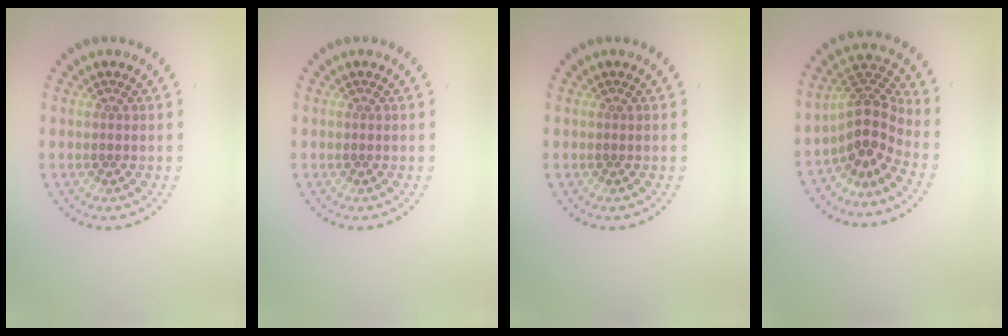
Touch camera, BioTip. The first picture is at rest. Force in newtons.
{"total": 0.0}
{"total": 0.0}
{"total": 3.7, "press": 2.6, "slide": 2.6}